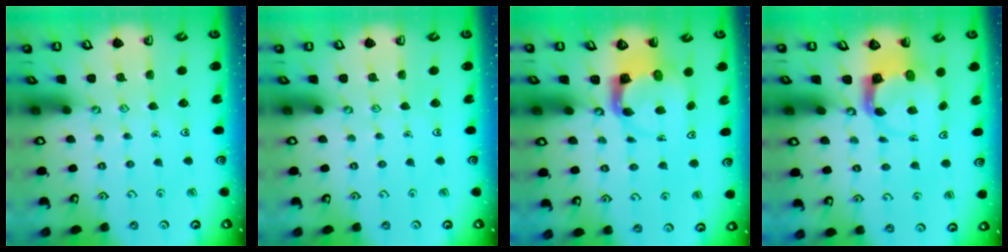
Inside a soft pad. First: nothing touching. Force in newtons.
{"total": 0.0}
{"total": 4.0, "press": 4.0, "slide": 0.5}
{"total": 3.7, "press": 3.7, "slide": 0.5}